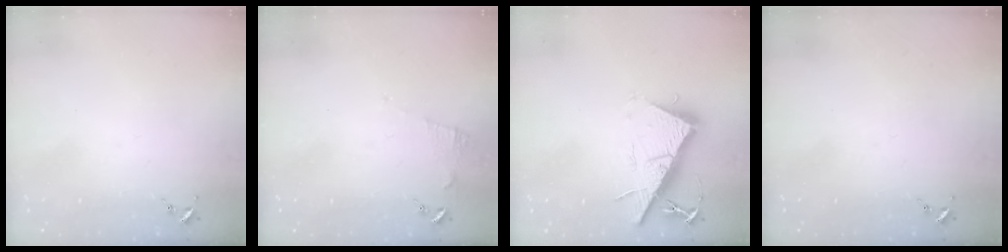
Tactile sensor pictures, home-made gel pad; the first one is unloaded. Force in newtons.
{"total": 6.7, "press": 6.7, "slide": 0.5}
{"total": 14.6, "press": 14.6, "slide": 0.4}
{"total": 0.0}